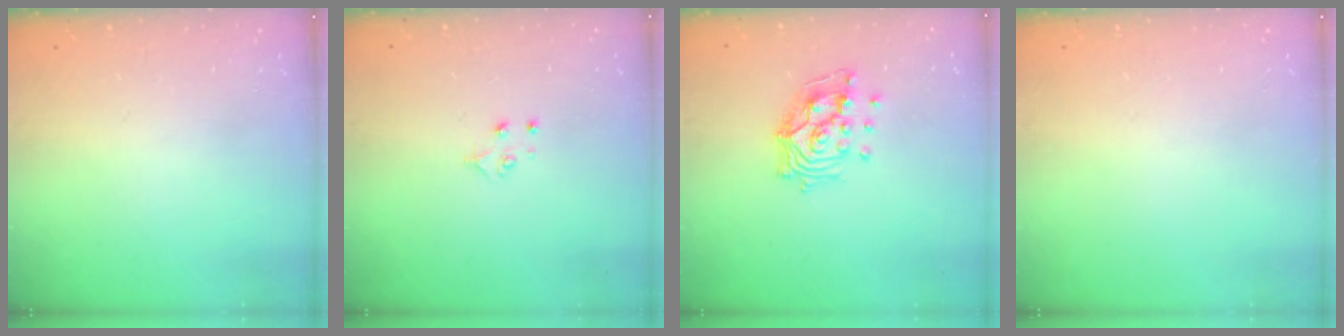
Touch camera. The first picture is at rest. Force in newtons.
{"total": 4.0, "press": 3.9, "slide": 0.4}
{"total": 12.3, "press": 12.2, "slide": 1.7}
{"total": 0.0}